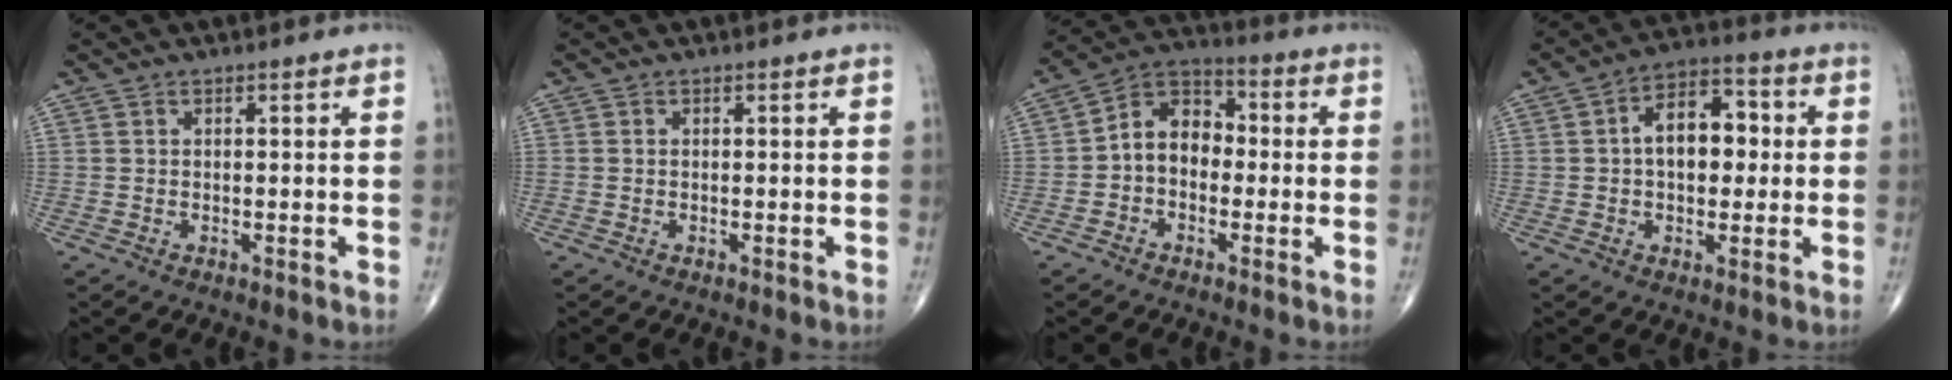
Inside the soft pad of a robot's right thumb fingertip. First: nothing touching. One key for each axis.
{"total": 0.0}
{"total": 8.9, "fx": -1.1, "fy": 6.7, "fz": 5.8, "tx": -0.065, "ty": 0.035, "tz": -0.037}
{"total": 10.9, "fx": 0.9, "fy": 6.8, "fz": 8.4, "tx": -0.103, "ty": 0.025, "tz": 0.006}